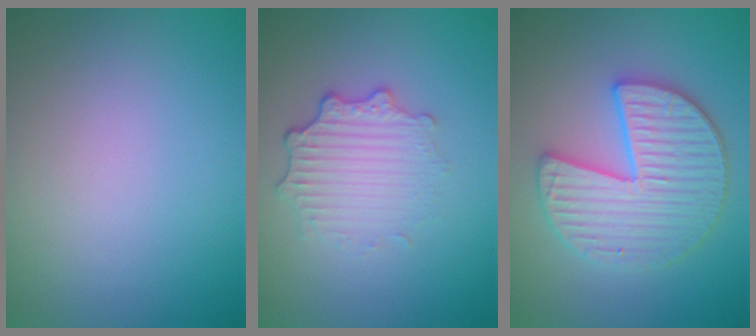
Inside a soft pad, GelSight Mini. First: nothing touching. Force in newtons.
{"total": 3.5, "press": 2.8, "slide": 2.2}
{"total": 6.0, "press": 5.9, "slide": 1.0}